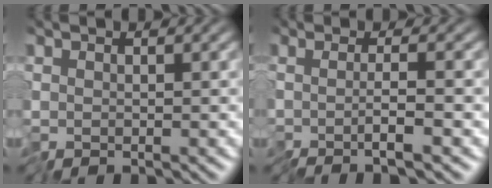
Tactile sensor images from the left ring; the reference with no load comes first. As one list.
[{"total": 2.5, "force": [-1.0, -0.2, 2.2], "torque": [-0.025, -0.004, -0.023]}]